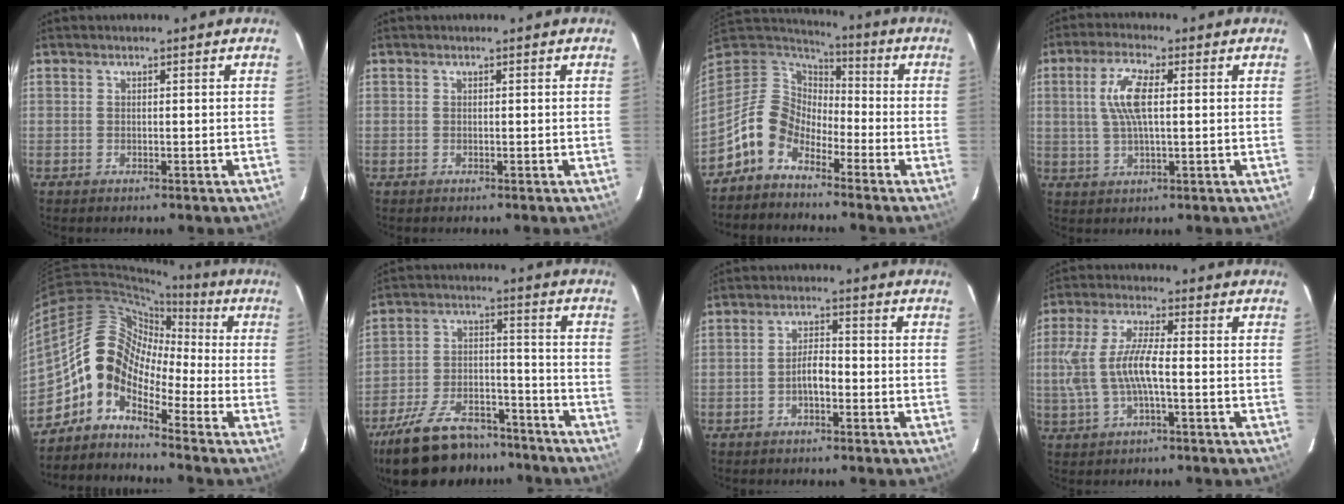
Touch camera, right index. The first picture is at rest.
{"total": 0.0}
{"total": 10.3, "force": [-6.9, 6.7, 3.9], "torque": [-0.087, 0.028, -0.146]}
{"total": 7.6, "force": [1.3, 2.4, 7.1], "torque": [-0.144, 0.010, 0.027]}
{"total": 9.0, "force": [-4.0, 6.2, 5.2], "torque": [-0.077, 0.031, -0.103]}
{"total": 21.0, "force": [-16.4, 9.0, 9.4], "torque": [-0.206, 0.004, -0.249]}
{"total": 3.3, "force": [-1.5, 1.3, 2.7], "torque": [-0.052, 0.011, -0.026]}
{"total": 9.5, "force": [-1.1, 2.6, 9.1], "torque": [-0.190, 0.006, -0.016]}